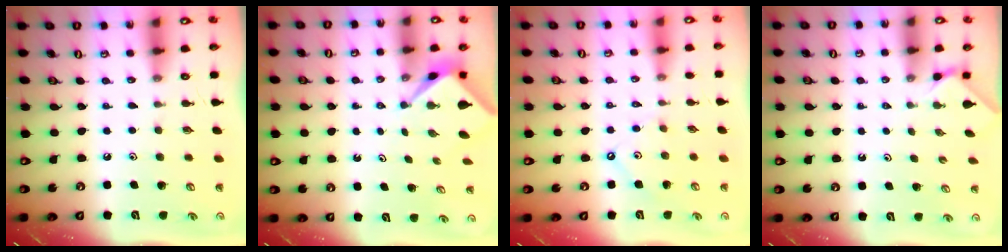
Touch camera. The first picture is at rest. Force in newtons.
{"total": 2.2, "press": 2.2, "slide": 0.2}
{"total": 3.6, "press": 3.6, "slide": 0.6}
{"total": 0.7, "press": 0.6, "slide": 0.3}